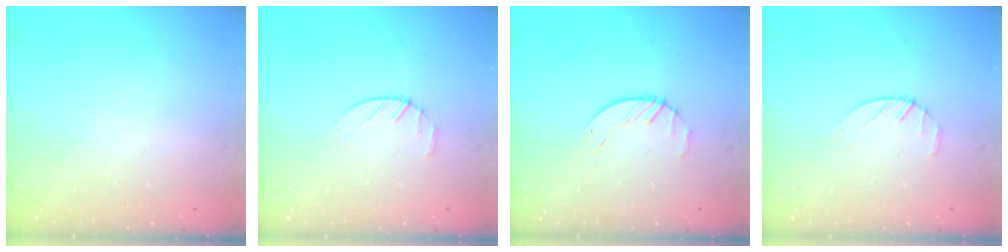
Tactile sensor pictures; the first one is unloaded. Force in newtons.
{"total": 2.4, "press": 2.3, "slide": 0.3}
{"total": 1.7, "press": 1.7, "slide": 0.3}
{"total": 2.4, "press": 2.3, "slide": 0.3}